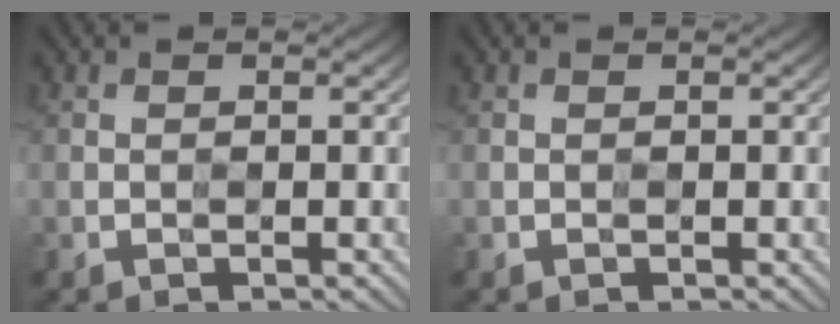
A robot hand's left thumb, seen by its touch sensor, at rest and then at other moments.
{"total": 0.0}